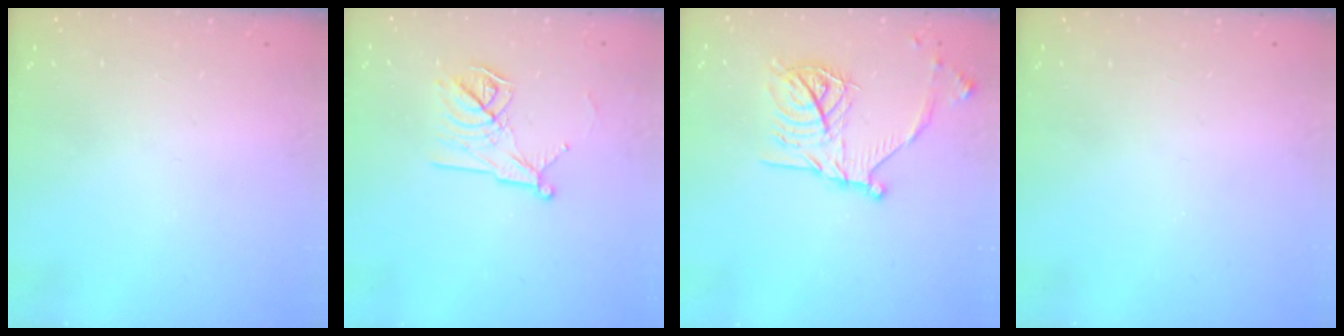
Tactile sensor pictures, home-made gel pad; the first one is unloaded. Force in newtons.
{"total": 12.0, "press": 12.0, "slide": 0.1}
{"total": 18.2, "press": 18.2, "slide": 1.2}
{"total": 0.0}